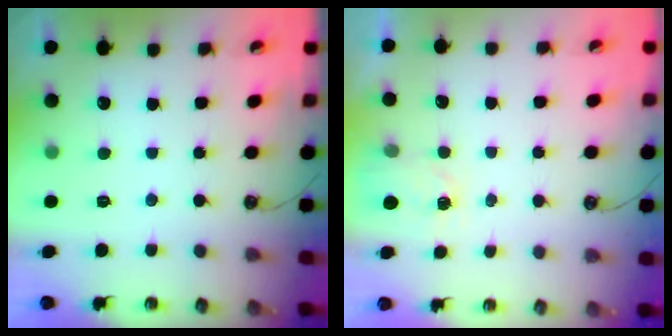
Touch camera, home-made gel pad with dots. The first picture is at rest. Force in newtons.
{"total": 1.9, "press": 1.9, "slide": 0.3}